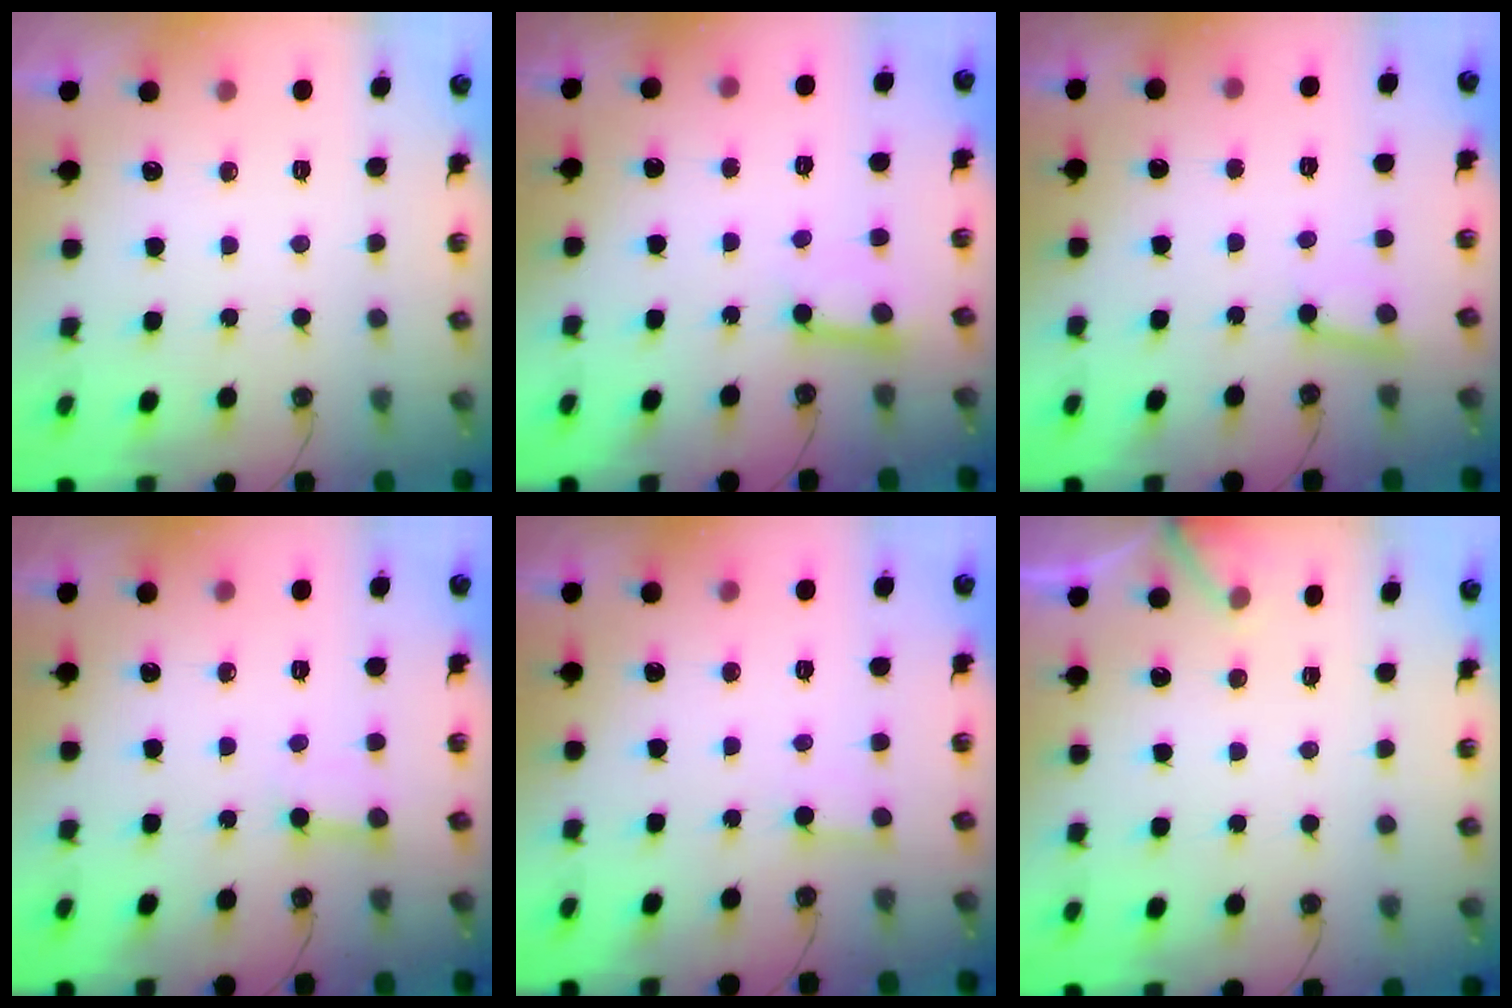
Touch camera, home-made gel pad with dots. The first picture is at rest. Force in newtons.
{"total": 7.4, "press": 7.3, "slide": 0.7}
{"total": 3.5, "press": 3.5, "slide": 0.3}
{"total": 3.1, "press": 3.0, "slide": 0.6}
{"total": 2.7, "press": 2.7, "slide": 0.2}
{"total": 4.4, "press": 4.4, "slide": 0.2}